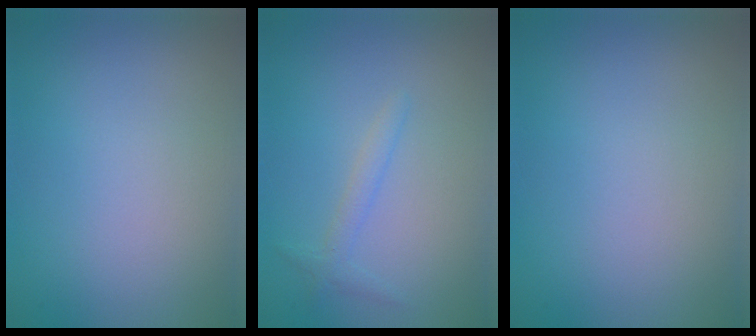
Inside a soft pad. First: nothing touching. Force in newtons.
{"total": 1.3, "press": 1.3, "slide": 0.0}
{"total": 0.0}